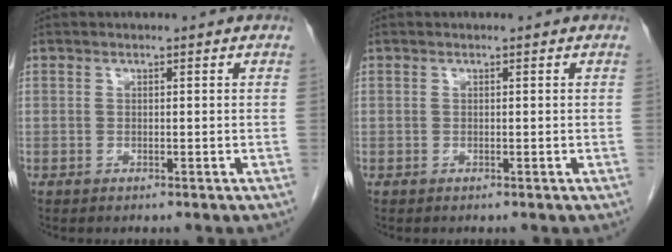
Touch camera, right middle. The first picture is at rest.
{"total": 0.0}